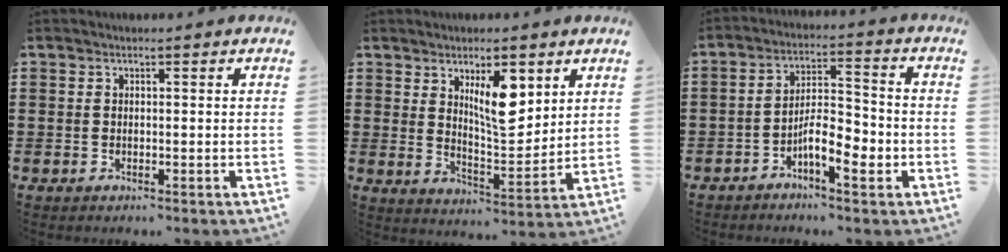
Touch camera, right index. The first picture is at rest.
{"total": 8.3, "force": [4.2, 3.2, 6.5], "torque": [-0.105, -0.011, 0.066]}
{"total": 7.0, "force": [-3.4, 2.4, 5.6], "torque": [-0.101, 0.007, -0.063]}